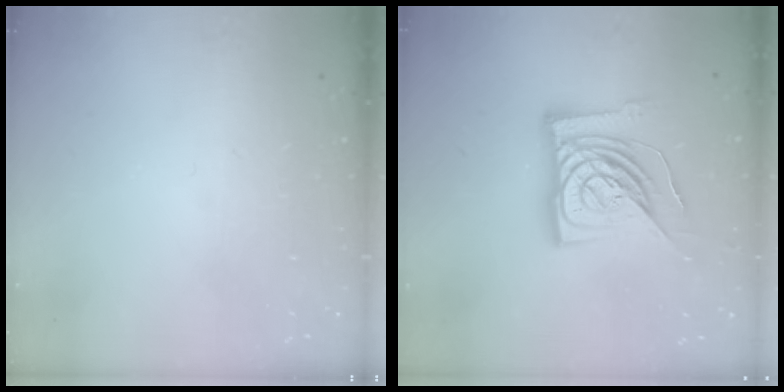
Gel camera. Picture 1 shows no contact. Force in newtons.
{"total": 18.6, "press": 18.5, "slide": 2.2}